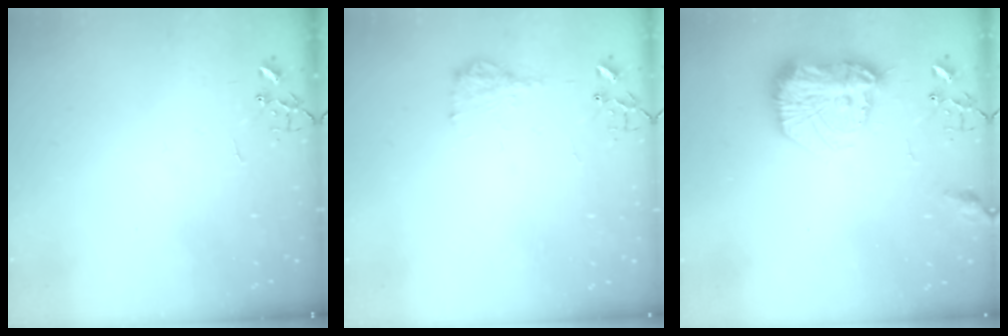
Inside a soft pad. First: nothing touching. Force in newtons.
{"total": 9.3, "press": 9.3, "slide": 0.3}
{"total": 18.4, "press": 18.3, "slide": 1.4}